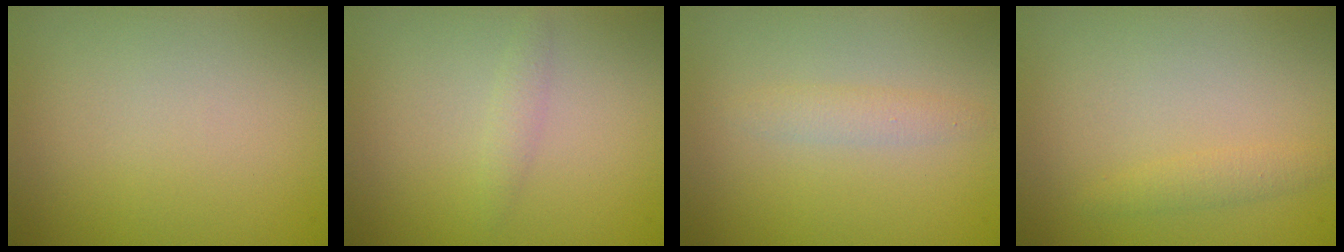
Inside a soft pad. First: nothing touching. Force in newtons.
{"total": 1.0, "press": 1.0, "slide": 0.1}
{"total": 1.4, "press": 1.4, "slide": 0.0}
{"total": 1.2, "press": 1.2, "slide": 0.1}